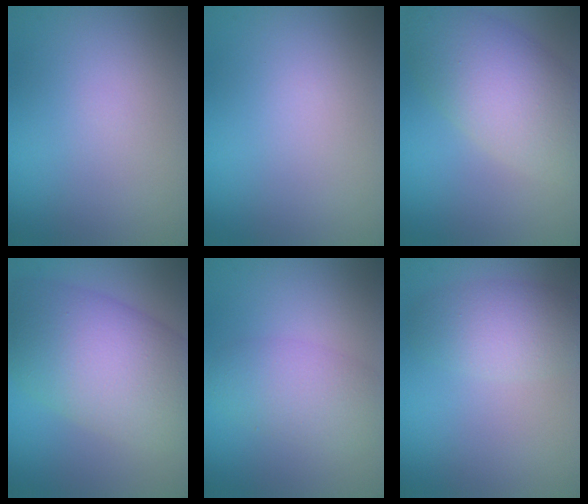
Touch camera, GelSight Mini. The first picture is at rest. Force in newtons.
{"total": 0.0}
{"total": 7.6, "press": 7.6, "slide": 0.3}
{"total": 11.0, "press": 11.0, "slide": 0.3}
{"total": 3.9, "press": 3.9, "slide": 0.1}
{"total": 3.4, "press": 3.4, "slide": 0.1}